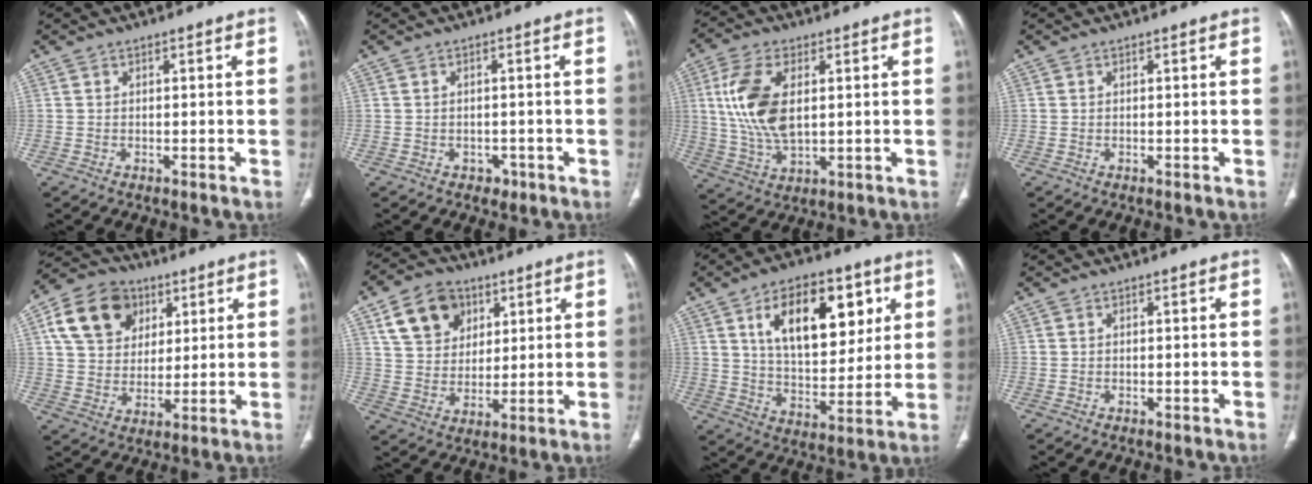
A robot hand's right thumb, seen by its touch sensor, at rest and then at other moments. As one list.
[{"total": 2.0, "force": [-1.0, 1.6, 0.7], "torque": [-0.002, 0.005, -0.010]}, {"total": 13.0, "force": [2.5, 6.6, 10.9], "torque": [-0.233, -0.010, 0.055]}, {"total": 0.0}, {"total": 14.6, "force": [5.9, 11.3, 7.2], "torque": [-0.109, -0.003, 0.102]}, {"total": 12.5, "force": [5.8, 9.4, 5.9], "torque": [-0.075, -0.014, 0.107]}, {"total": 19.3, "force": [7.4, 10.5, 14.3], "torque": [-0.169, -0.027, 0.128]}, {"total": 0.0}]